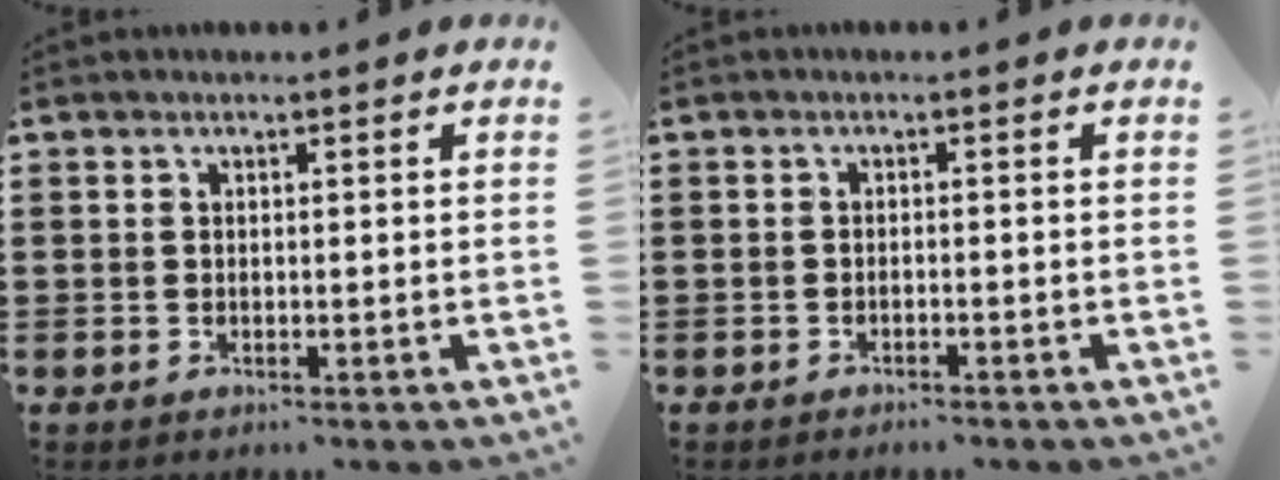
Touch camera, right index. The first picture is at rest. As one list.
[{"total": 1.1, "force": [-1.1, -0.1, 0.3], "torque": [-0.007, 0.000, -0.021]}]